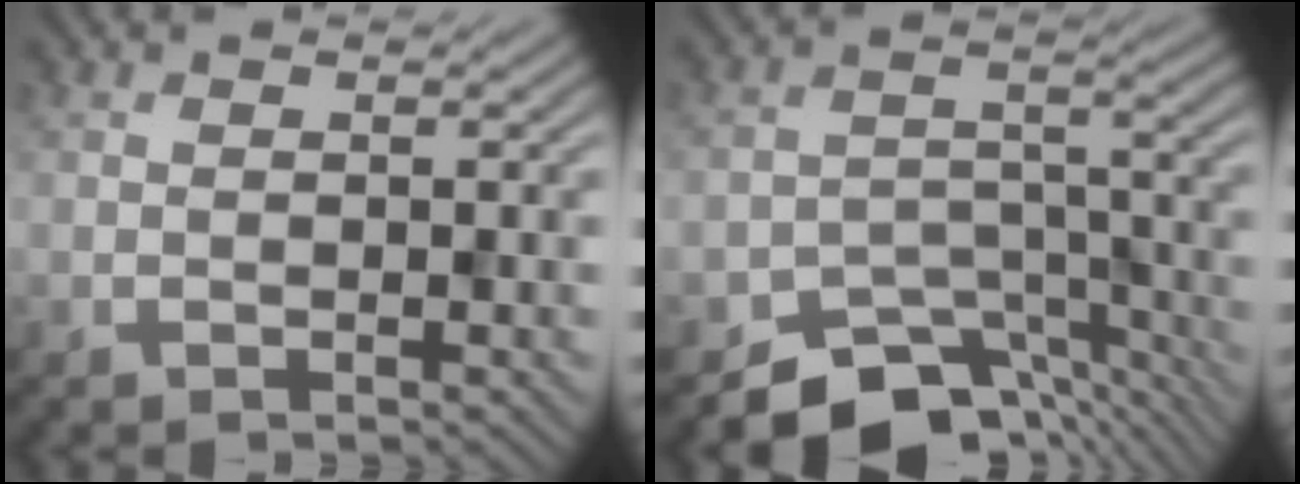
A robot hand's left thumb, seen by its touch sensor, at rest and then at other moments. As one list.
[{"total": 9.1, "force": [-7.4, 4.4, 3.0], "torque": [-0.039, -0.012, -0.116]}]